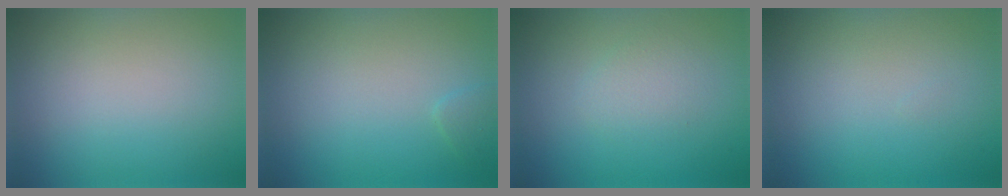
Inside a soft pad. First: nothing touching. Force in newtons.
{"total": 0.8, "press": 0.7, "slide": 0.2}
{"total": 1.7, "press": 1.7, "slide": 0.0}
{"total": 0.0}